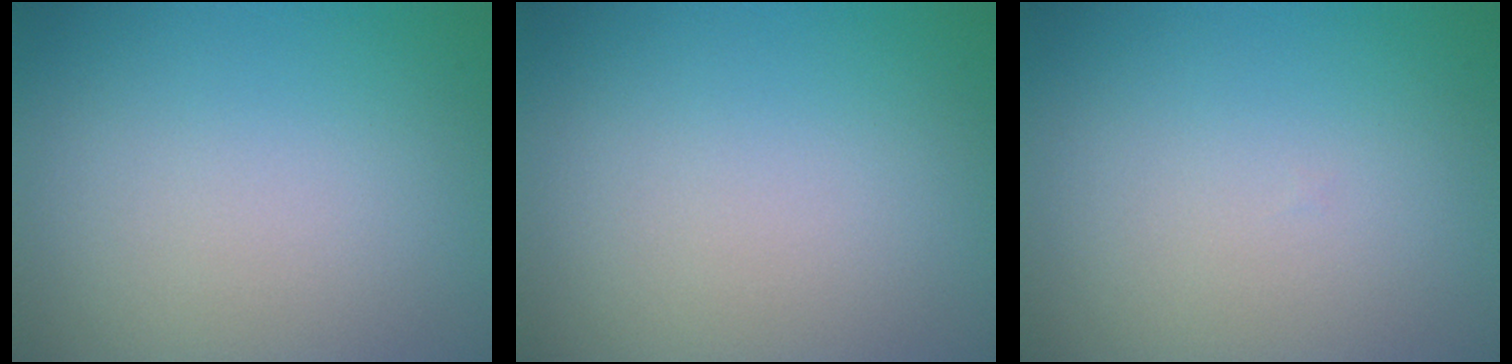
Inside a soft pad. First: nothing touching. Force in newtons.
{"total": 0.0}
{"total": 0.0}